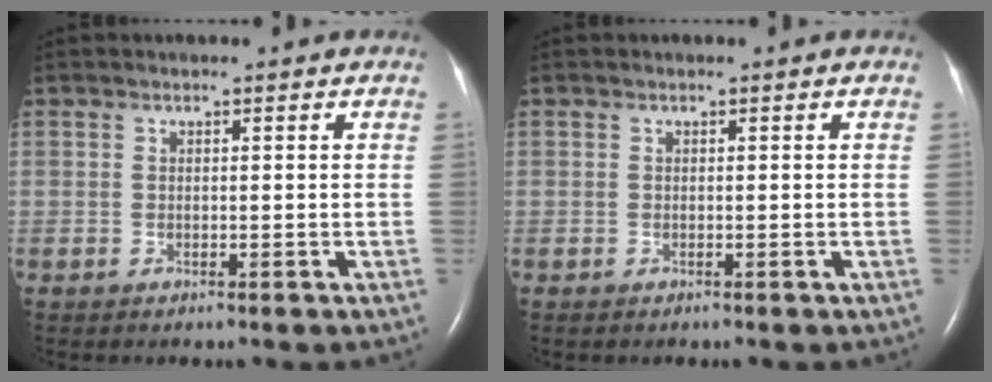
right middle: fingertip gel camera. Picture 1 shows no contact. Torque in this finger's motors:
{"motor_torque": [-0.28, -0.02, -0.05, 0.00]}